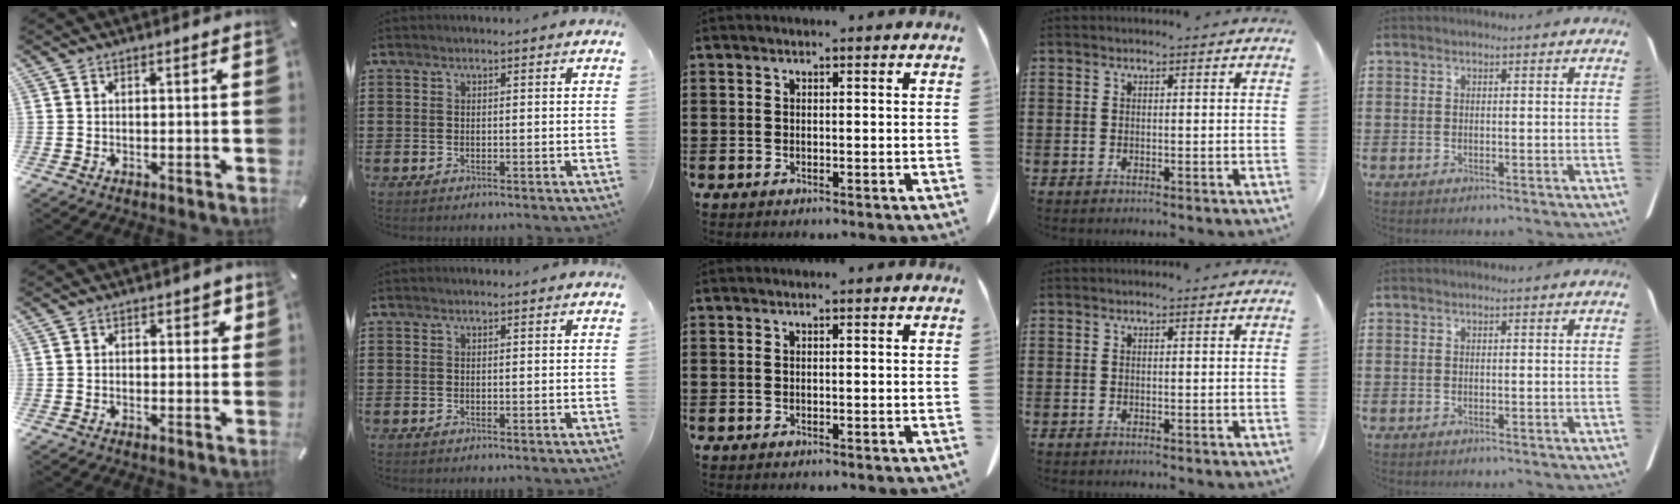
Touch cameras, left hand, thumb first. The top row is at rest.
{"thumb": {"total": 2.3, "force": [0.2, 1.7, 1.6], "torque": [-0.015, 0.003, -0.002]}}